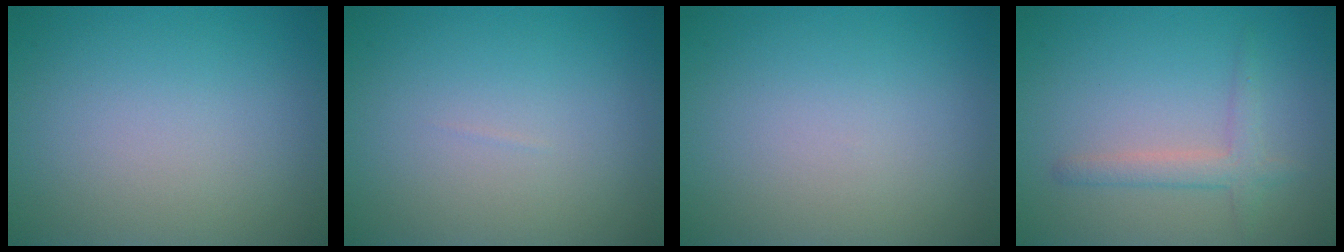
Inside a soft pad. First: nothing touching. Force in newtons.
{"total": 0.0}
{"total": 0.0}
{"total": 2.1, "press": 2.1, "slide": 0.1}